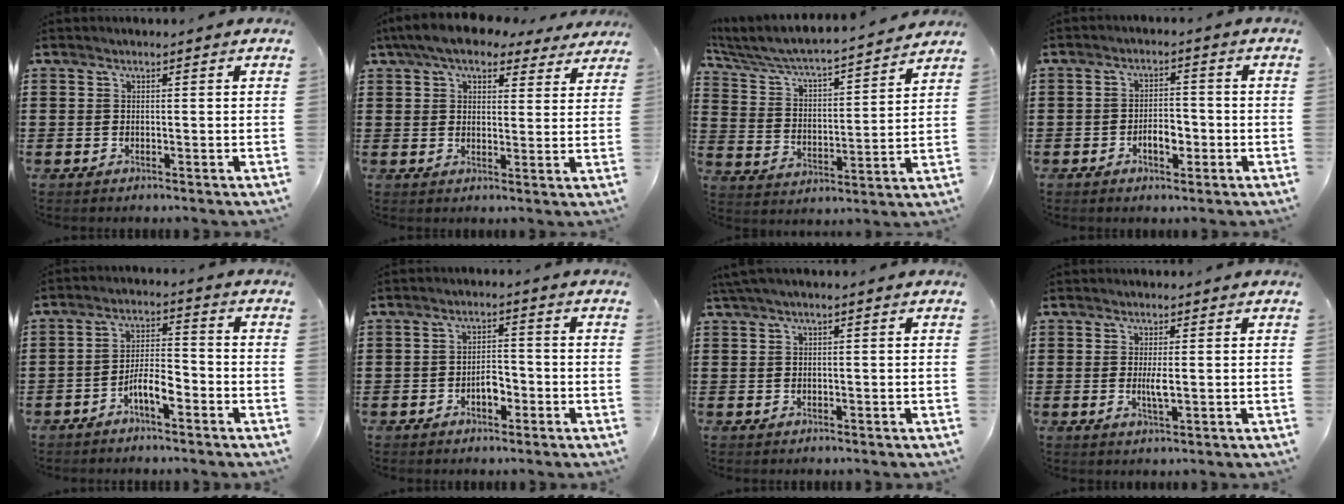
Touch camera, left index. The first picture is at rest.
{"total": 7.1, "force": [5.8, 2.2, 3.5], "torque": [-0.080, -0.007, 0.106]}
{"total": 4.5, "force": [4.2, 0.2, 1.7], "torque": [-0.056, -0.040, 0.061]}
{"total": 3.8, "force": [-1.4, 1.9, 3.0], "torque": [-0.046, 0.001, -0.027]}
{"total": 5.1, "force": [-3.0, 1.4, 3.9], "torque": [-0.081, 0.008, -0.061]}
{"total": 3.2, "force": [-1.3, 1.6, 2.4], "torque": [-0.047, 0.003, -0.026]}
{"total": 1.2, "force": [0.1, 0.0, 1.2], "torque": [-0.019, -0.004, 0.002]}
{"total": 2.7, "force": [0.1, 0.4, 2.7], "torque": [-0.055, -0.009, -0.001]}